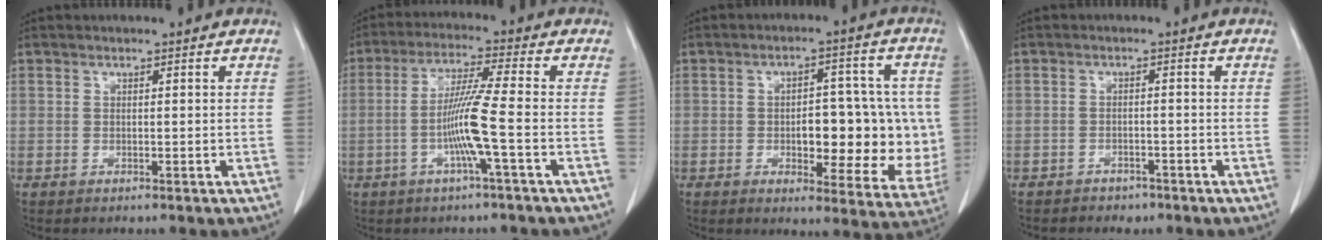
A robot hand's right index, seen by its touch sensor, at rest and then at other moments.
{"total": 8.3, "force": [-2.2, -1.2, 7.9], "torque": [-0.158, -0.003, -0.043]}
{"total": 13.9, "force": [-1.0, 6.2, 12.5], "torque": [-0.144, 0.019, -0.001]}
{"total": 3.5, "force": [-2.8, 1.9, 0.7], "torque": [-0.015, 0.005, -0.034]}